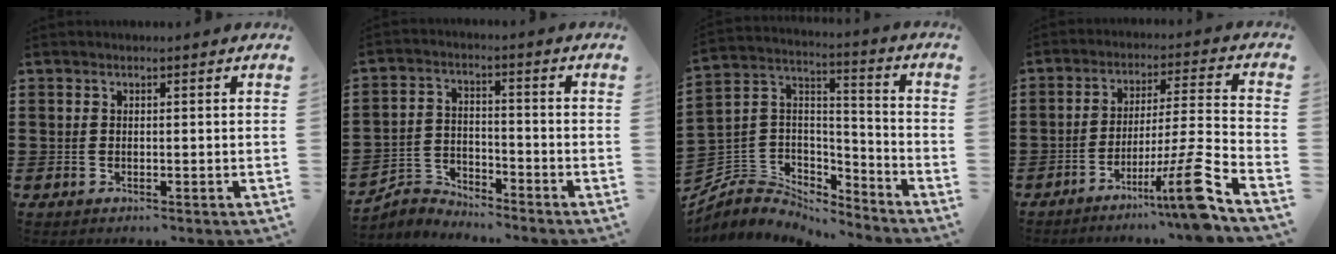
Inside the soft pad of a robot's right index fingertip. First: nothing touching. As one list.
[{"total": 4.0, "force": [-3.8, 1.0, -0.1], "torque": [-0.021, 0.001, -0.085]}, {"total": 5.5, "force": [-4.6, 3.1, 0.1], "torque": [-0.038, -0.013, -0.100]}, {"total": 12.4, "force": [-7.5, -0.5, 9.9], "torque": [-0.151, -0.002, -0.132]}]